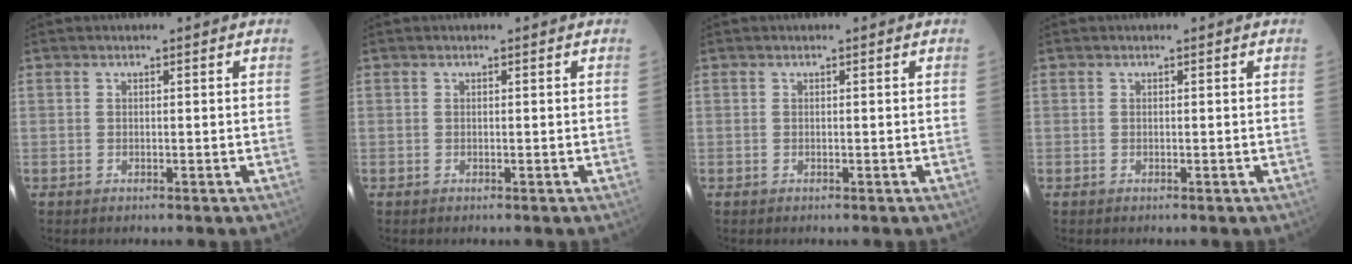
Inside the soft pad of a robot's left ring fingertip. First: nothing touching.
{"total": 0.0}
{"total": 0.0}
{"total": 0.0}